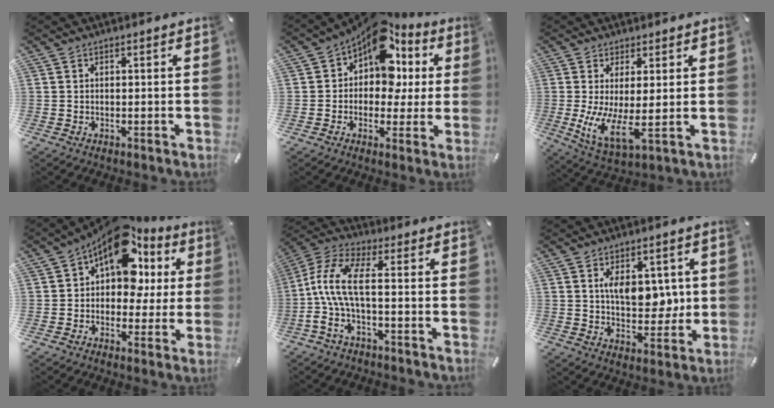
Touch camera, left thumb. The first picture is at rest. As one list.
[{"total": 13.5, "force": [6.3, 8.9, 8.0], "torque": [-0.128, -0.049, 0.114]}, {"total": 8.9, "force": [1.0, 2.4, 8.5], "torque": [-0.181, -0.036, 0.022]}, {"total": 15.8, "force": [7.4, 9.8, 10.0], "torque": [-0.155, -0.048, 0.131]}, {"total": 10.2, "force": [-0.6, 2.8, 9.8], "torque": [-0.219, -0.014, -0.021]}, {"total": 9.7, "force": [2.3, 5.9, 7.3], "torque": [-0.101, -0.007, 0.036]}]